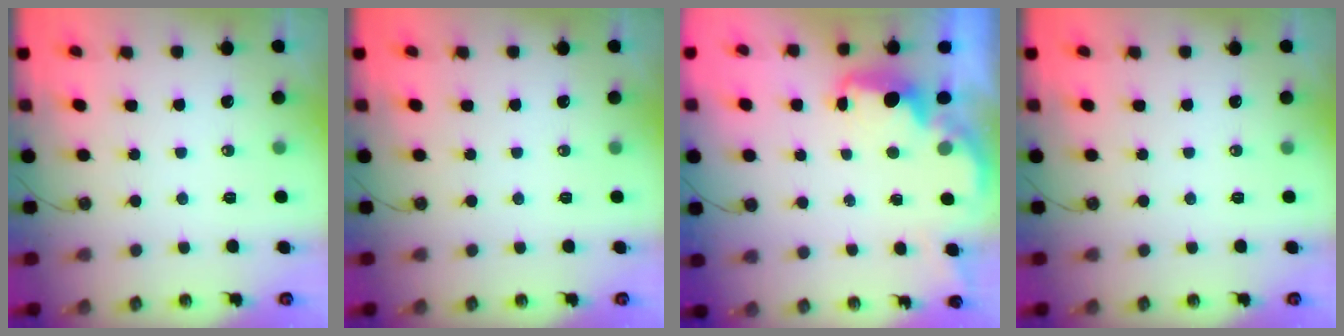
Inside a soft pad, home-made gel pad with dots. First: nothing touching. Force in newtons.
{"total": 0.0}
{"total": 2.1, "press": 2.0, "slide": 0.6}
{"total": 0.0}